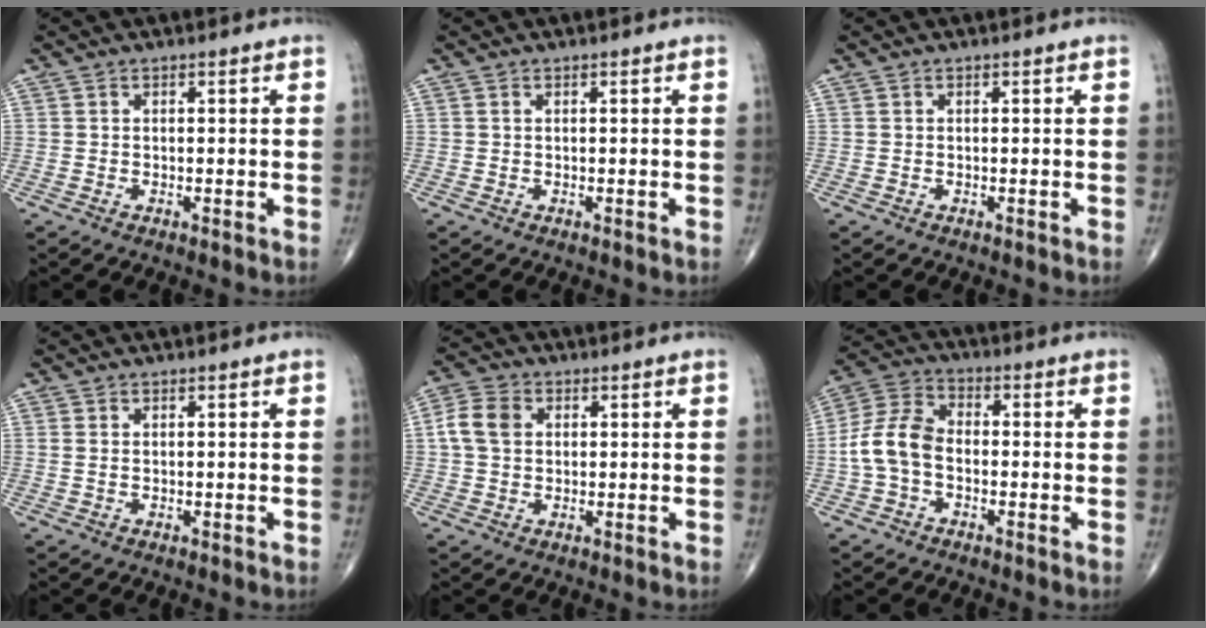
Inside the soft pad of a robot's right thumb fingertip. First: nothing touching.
{"total": 0.0}
{"total": 0.0}
{"total": 0.7, "force": [0.2, 0.3, 0.6], "torque": [-0.015, 0.006, 0.008]}
{"total": 6.1, "force": [1.1, 4.6, 3.9], "torque": [-0.079, 0.012, 0.017]}
{"total": 8.8, "force": [-1.7, 5.8, 6.4], "torque": [-0.130, 0.029, -0.045]}